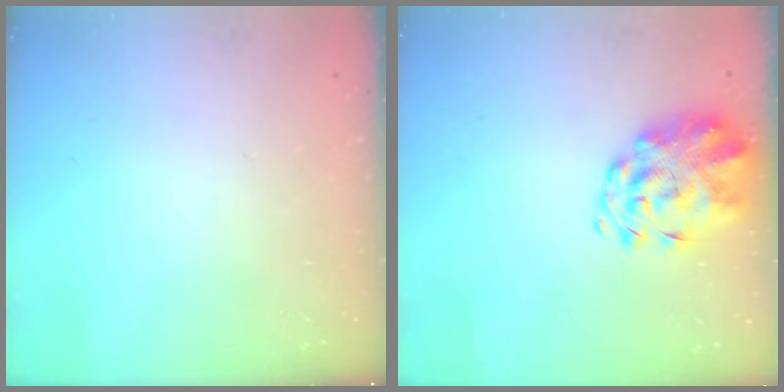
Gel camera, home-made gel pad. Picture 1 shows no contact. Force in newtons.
{"total": 4.2, "press": 4.0, "slide": 1.4}